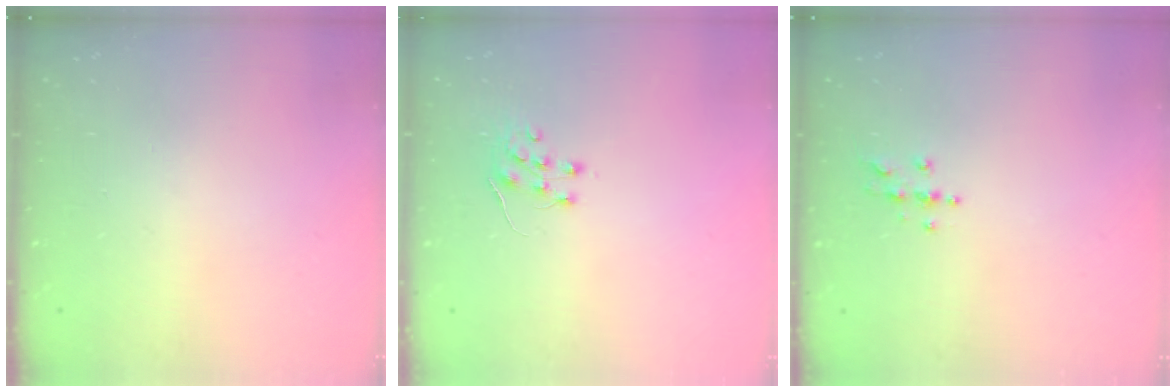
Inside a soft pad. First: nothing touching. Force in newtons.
{"total": 7.1, "press": 7.1, "slide": 0.6}
{"total": 3.8, "press": 3.8, "slide": 0.4}